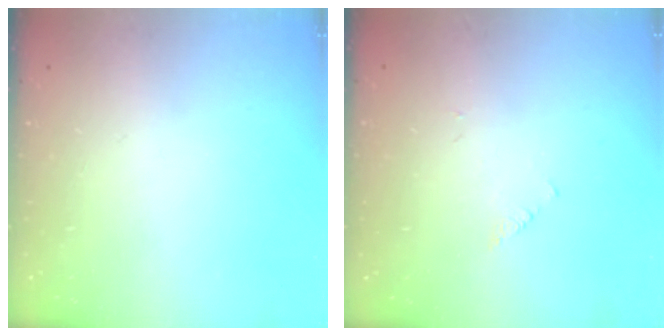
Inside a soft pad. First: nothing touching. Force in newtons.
{"total": 1.0, "press": 0.9, "slide": 0.2}